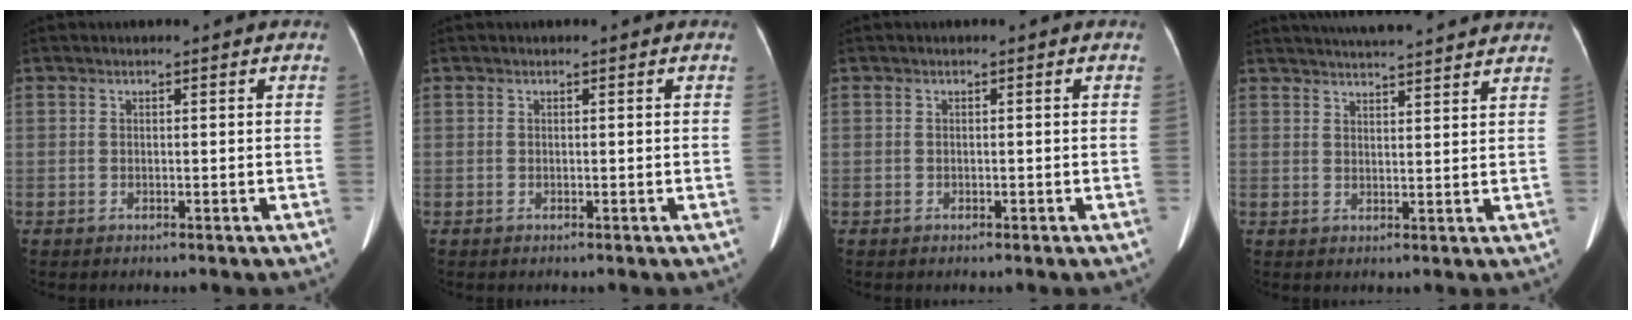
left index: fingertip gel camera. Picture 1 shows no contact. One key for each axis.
{"total": 0.0}
{"total": 0.0}
{"total": 12.8, "fx": 11.8, "fy": 0.6, "fz": 4.9, "tx": -0.081, "ty": 0.022, "tz": 0.153}